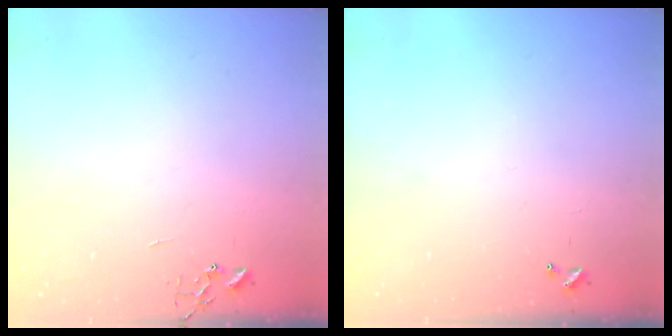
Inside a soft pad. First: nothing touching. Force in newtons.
{"total": 0.0}